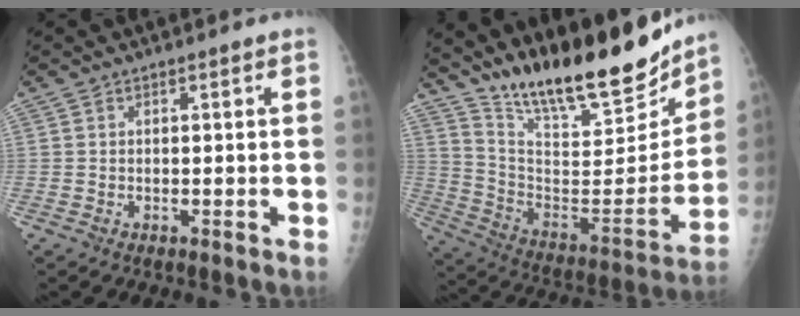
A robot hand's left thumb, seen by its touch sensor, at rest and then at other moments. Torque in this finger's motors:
{"motor_torque": [0.40, 0.24, 1.41, -1.36, 0.13]}